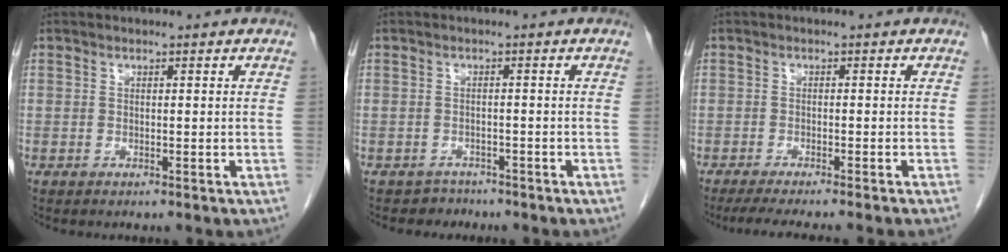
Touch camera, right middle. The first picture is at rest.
{"total": 2.3, "force": [-1.9, 1.2, -0.8], "torque": [0.004, 0.003, -0.032]}
{"total": 8.4, "force": [-7.2, -0.5, 4.2], "torque": [-0.044, -0.019, -0.108]}